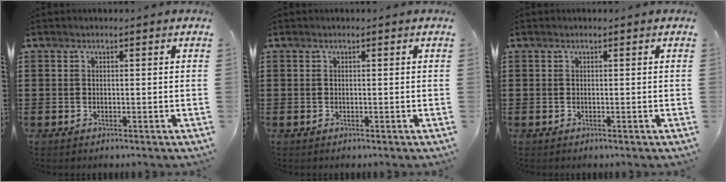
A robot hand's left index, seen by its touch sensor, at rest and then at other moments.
{"total": 0.0}
{"total": 0.0}